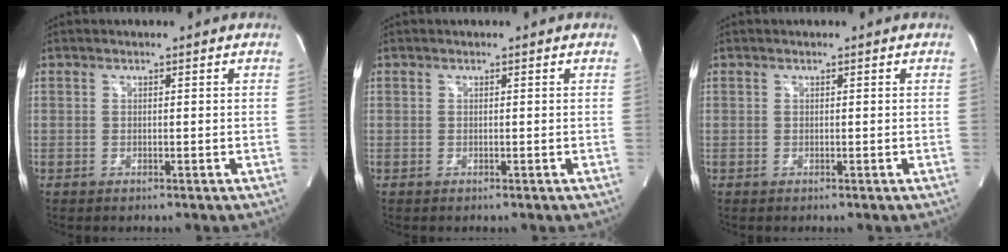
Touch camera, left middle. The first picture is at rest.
{"total": 0.0}
{"total": 0.0}